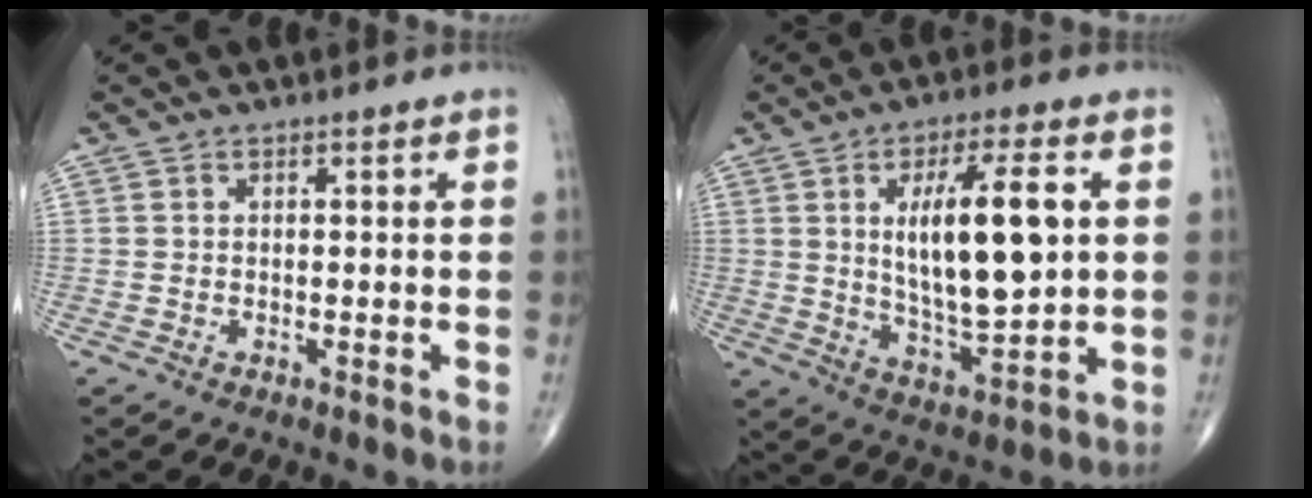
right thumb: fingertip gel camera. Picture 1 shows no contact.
{"total": 16.4, "force": [3.0, 5.4, 15.3], "torque": [-0.246, -0.016, 0.057]}